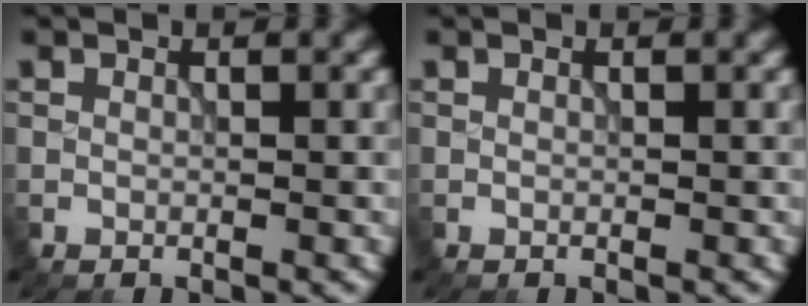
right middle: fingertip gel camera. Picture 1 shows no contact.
{"total": 0.0}